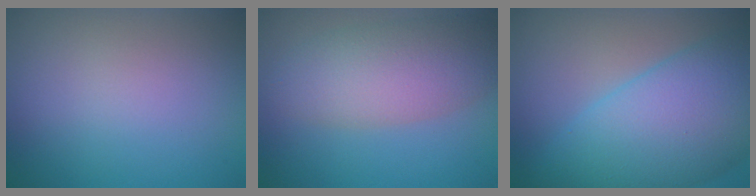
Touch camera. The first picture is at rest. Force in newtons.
{"total": 5.8, "press": 5.7, "slide": 0.4}
{"total": 11.5, "press": 11.5, "slide": 0.4}